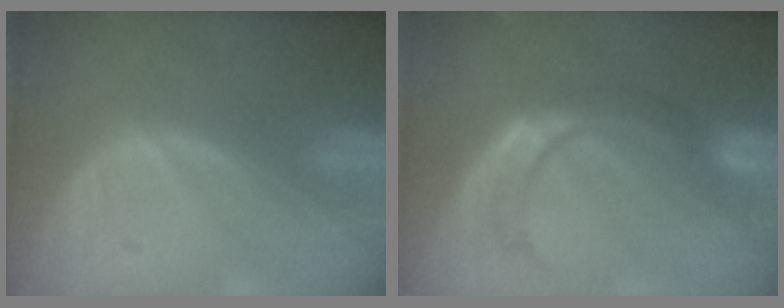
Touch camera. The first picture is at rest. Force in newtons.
{"total": 7.8, "press": 7.2, "slide": 3.0}